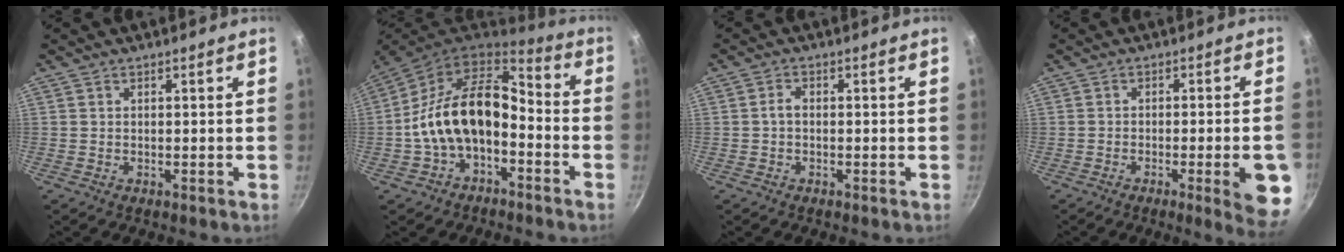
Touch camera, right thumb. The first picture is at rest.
{"total": 16.5, "force": [-3.5, 10.3, 12.5], "torque": [-0.205, 0.057, -0.072]}
{"total": 1.7, "force": [-0.3, 1.0, 1.3], "torque": [-0.025, 0.011, -0.008]}
{"total": 9.6, "force": [-3.2, 1.7, 8.9], "torque": [-0.094, 0.011, -0.040]}